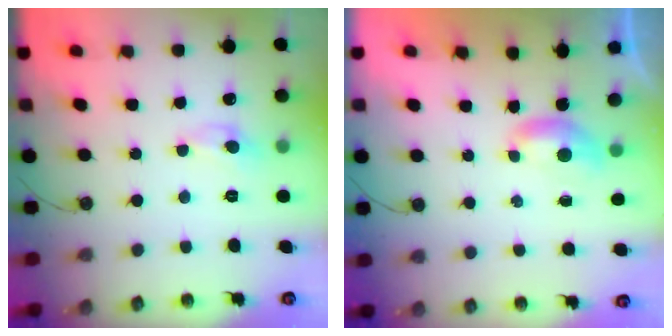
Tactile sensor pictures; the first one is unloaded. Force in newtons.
{"total": 2.4, "press": 2.3, "slide": 0.5}